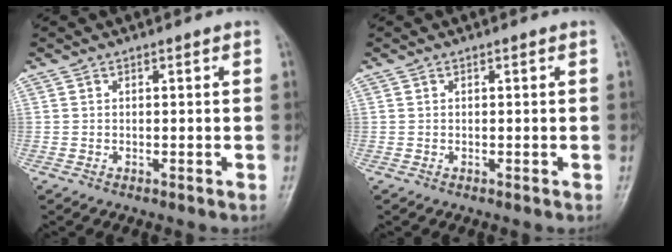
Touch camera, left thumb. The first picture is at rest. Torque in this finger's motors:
{"motor_torque": [0.00, 0.00, 0.00, 0.00, -0.02]}